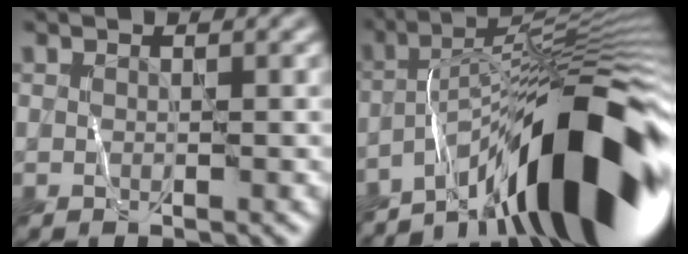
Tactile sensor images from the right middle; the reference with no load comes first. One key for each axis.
{"total": 13.6, "fx": -7.9, "fy": 2.6, "fz": 10.8, "tx": -0.149, "ty": 0.025, "tz": -0.137}